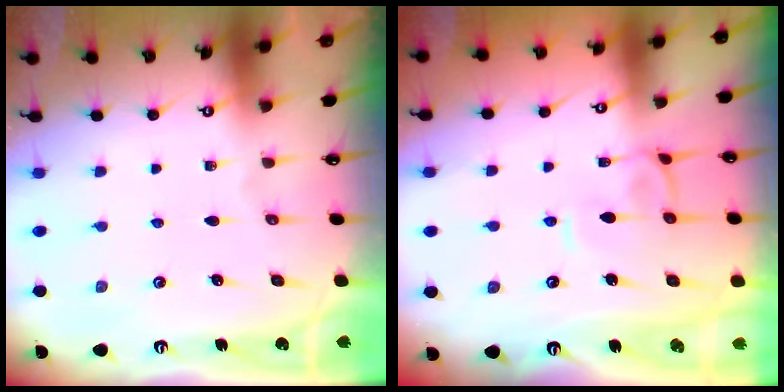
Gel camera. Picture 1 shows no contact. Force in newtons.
{"total": 0.0}